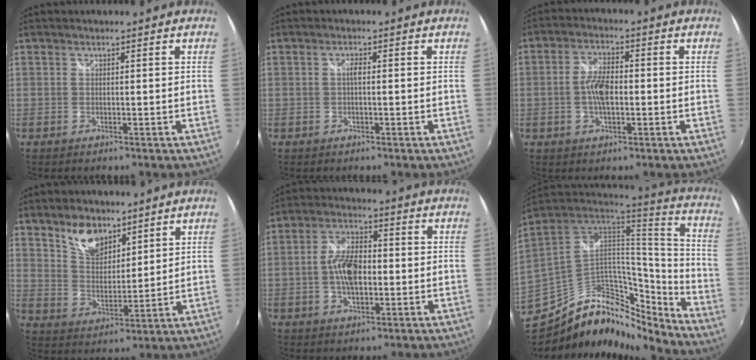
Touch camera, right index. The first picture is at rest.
{"total": 1.3, "force": [-0.1, 0.4, 1.2], "torque": [-0.023, 0.004, -0.005]}
{"total": 5.9, "force": [-0.9, 2.7, 5.1], "torque": [-0.100, 0.006, -0.017]}
{"total": 8.4, "force": [5.8, 4.3, 4.2], "torque": [-0.066, 0.007, 0.111]}
{"total": 8.2, "force": [-1.1, 4.4, 6.9], "torque": [-0.131, 0.010, -0.021]}
{"total": 23.8, "force": [-17.8, 12.3, 10.0], "torque": [-0.215, 0.039, -0.294]}